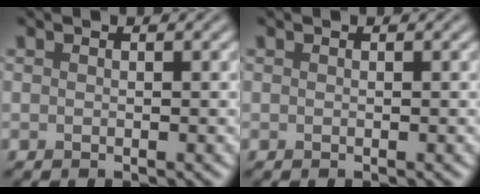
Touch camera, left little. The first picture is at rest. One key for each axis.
{"total": 0.0}